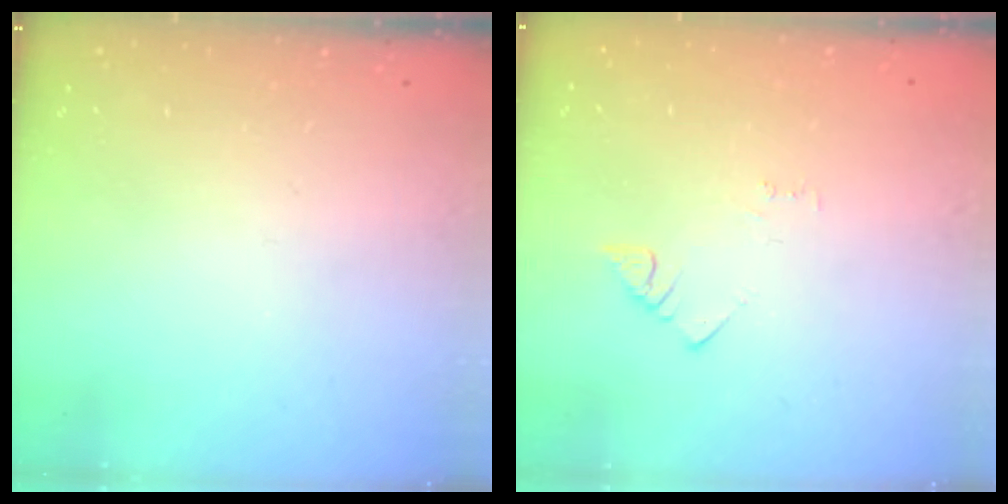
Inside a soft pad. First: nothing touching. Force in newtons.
{"total": 1.5, "press": 1.5, "slide": 0.3}